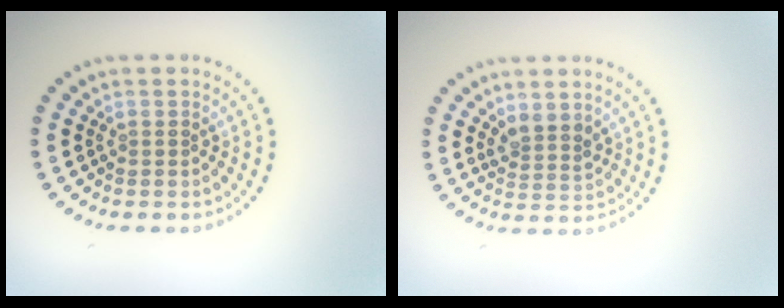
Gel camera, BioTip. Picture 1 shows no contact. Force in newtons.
{"total": 2.1, "press": 1.7, "slide": 1.3}